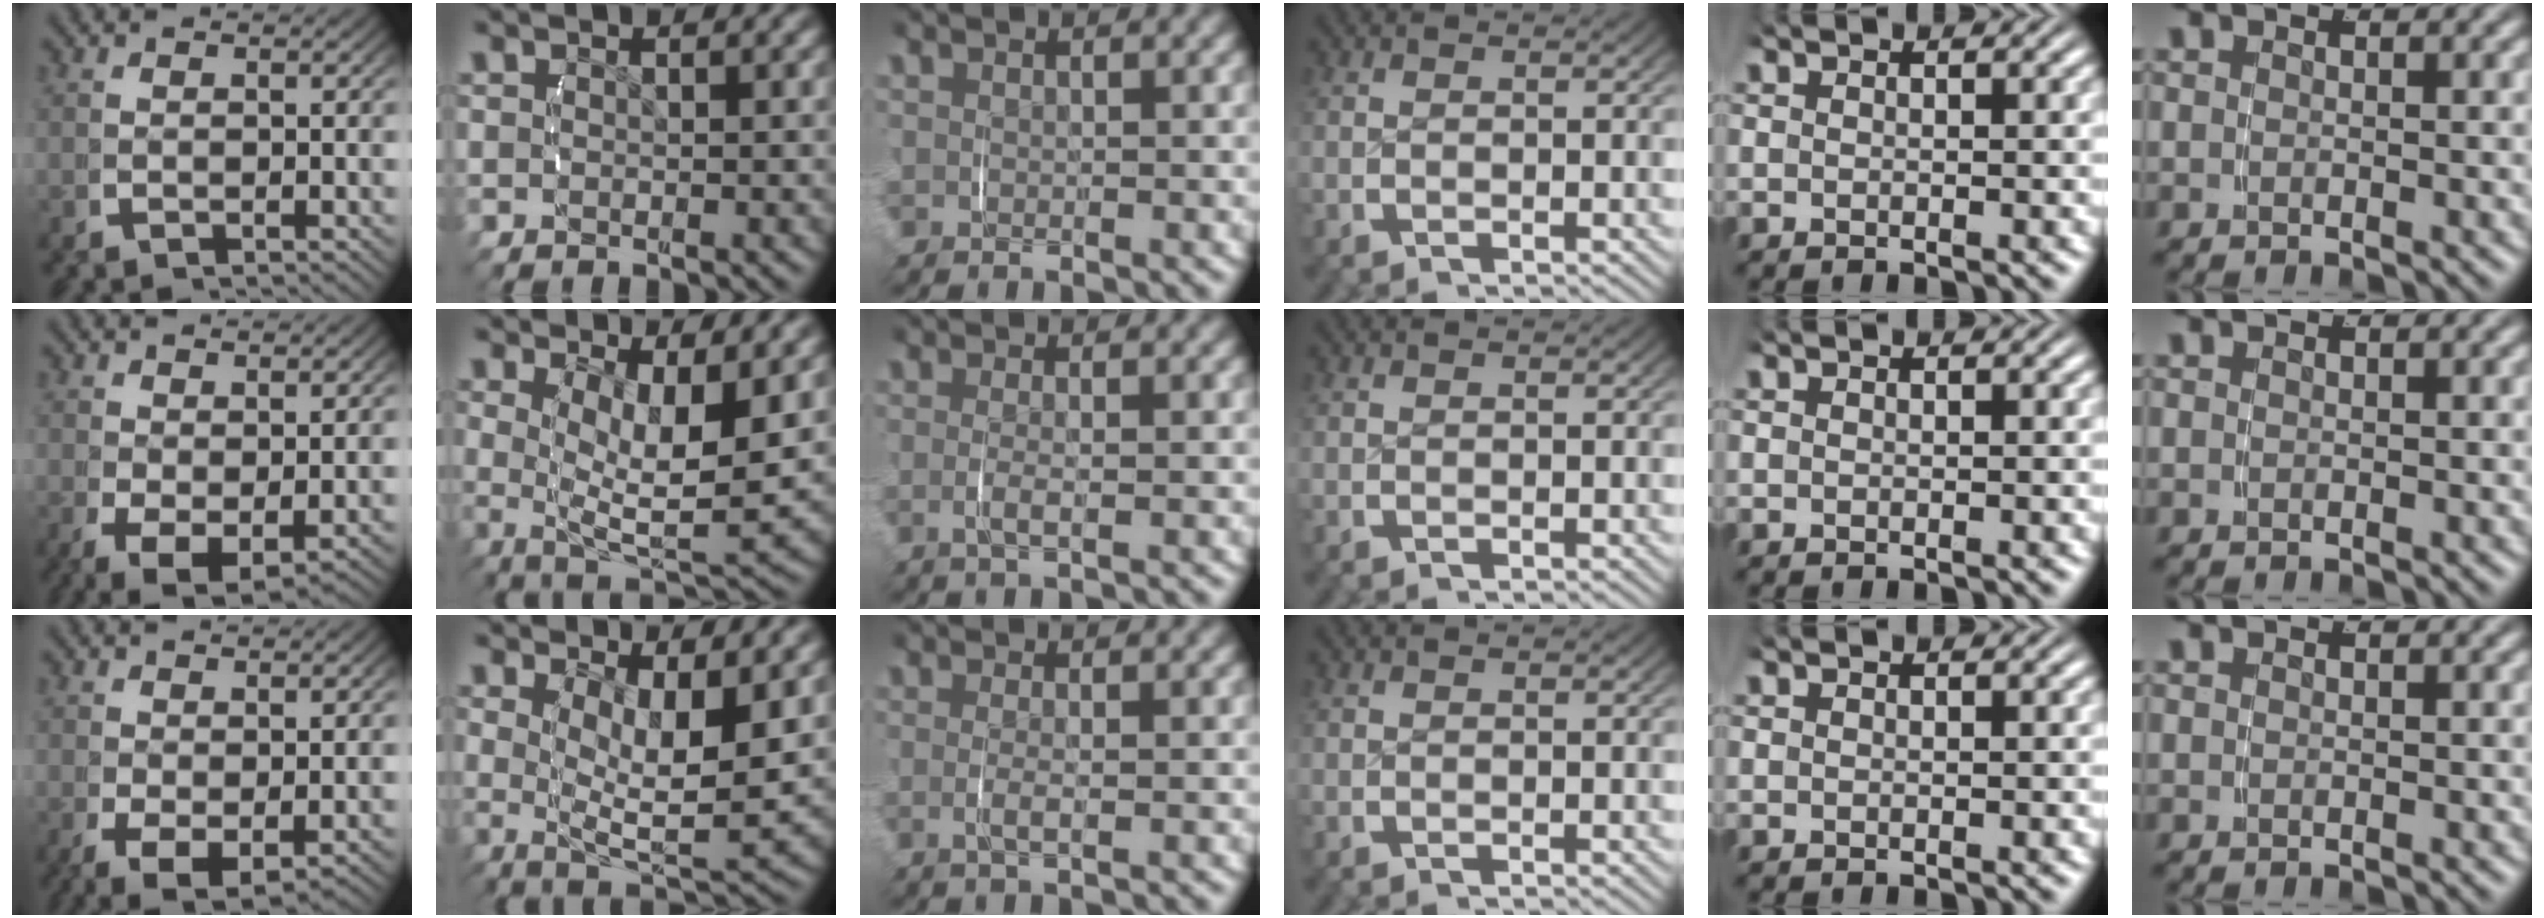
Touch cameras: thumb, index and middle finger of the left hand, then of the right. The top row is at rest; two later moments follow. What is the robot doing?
{"motion": "lift_and_place", "object": "toothpaste"}